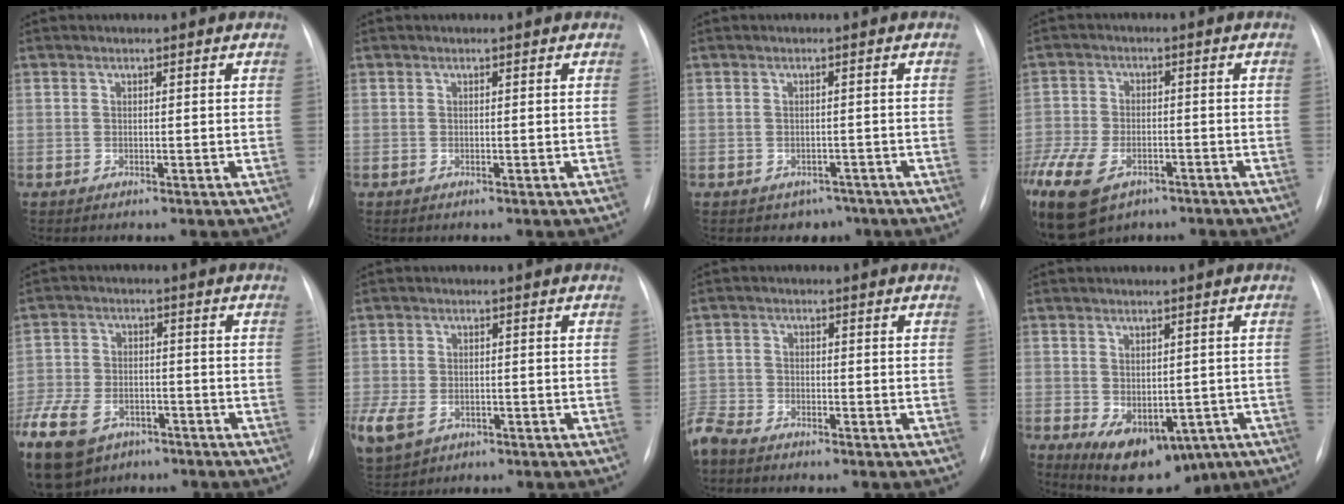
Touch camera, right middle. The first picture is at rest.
{"total": 0.0}
{"total": 2.8, "force": [-1.9, 2.0, 0.4], "torque": [0.000, 0.010, -0.019]}
{"total": 23.5, "force": [-12.9, 14.6, 13.1], "torque": [-0.398, -0.037, -0.206]}
{"total": 21.7, "force": [-12.5, 14.0, 11.0], "torque": [-0.351, -0.029, -0.204]}
{"total": 13.9, "force": [-6.2, 10.2, 7.1], "torque": [-0.214, -0.011, -0.094]}
{"total": 6.1, "force": [-5.5, 2.1, 1.9], "torque": [-0.041, -0.011, -0.105]}
{"total": 10.9, "force": [-5.5, 6.5, 6.8], "torque": [-0.080, -0.004, -0.066]}